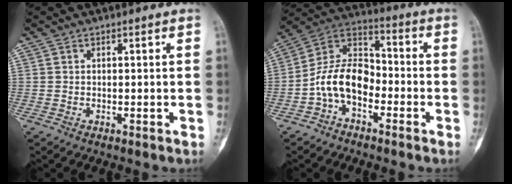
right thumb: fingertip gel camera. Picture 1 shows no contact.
{"total": 11.6, "force": [-4.0, 7.5, 7.9], "torque": [-0.128, 0.058, -0.088]}